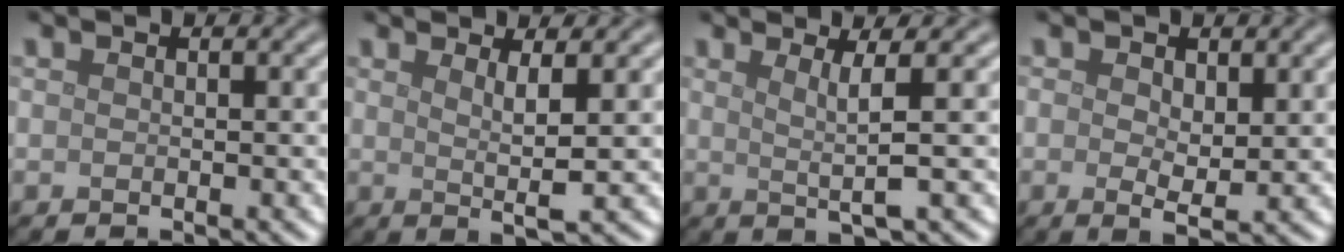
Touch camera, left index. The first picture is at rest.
{"total": 2.8, "force": [0.9, 0.4, 2.7], "torque": [-0.049, -0.008, 0.015]}
{"total": 2.9, "force": [0.7, 0.3, 2.8], "torque": [-0.053, -0.004, 0.015]}
{"total": 2.5, "force": [0.5, 1.2, 2.0], "torque": [-0.037, -0.005, 0.010]}